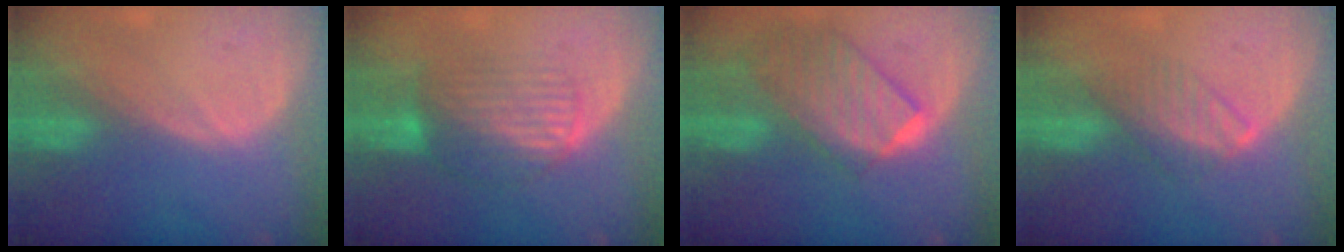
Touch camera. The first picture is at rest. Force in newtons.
{"total": 7.1, "press": 6.6, "slide": 2.7}
{"total": 9.8, "press": 8.6, "slide": 4.8}
{"total": 4.1, "press": 4.1, "slide": 0.8}